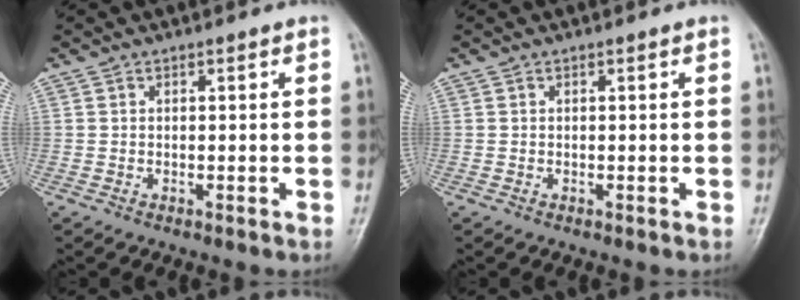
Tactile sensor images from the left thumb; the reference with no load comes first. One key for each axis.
{"total": 0.0}